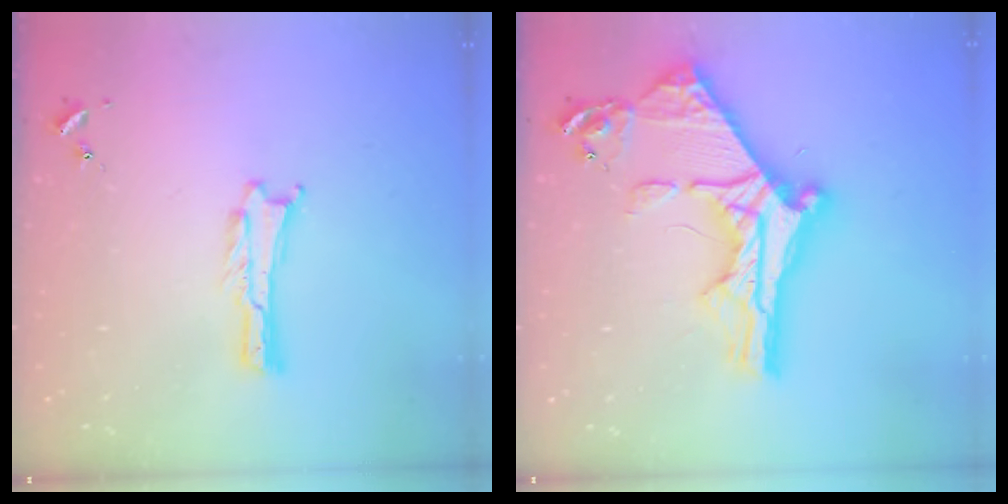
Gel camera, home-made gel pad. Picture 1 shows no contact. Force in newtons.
{"total": 11.5, "press": 11.5, "slide": 1.2}